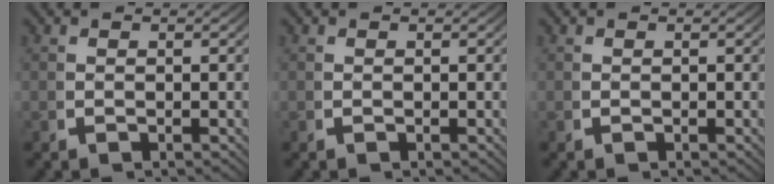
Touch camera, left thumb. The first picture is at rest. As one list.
[{"total": 0.0}, {"total": 0.0}]